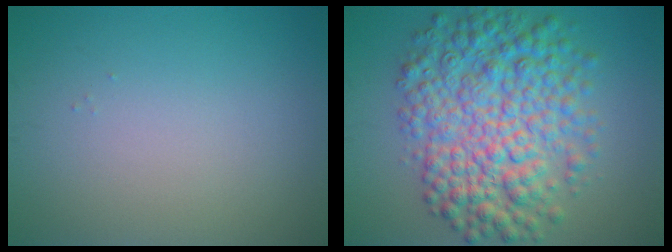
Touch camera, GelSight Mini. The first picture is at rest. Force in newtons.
{"total": 9.4, "press": 9.4, "slide": 0.0}